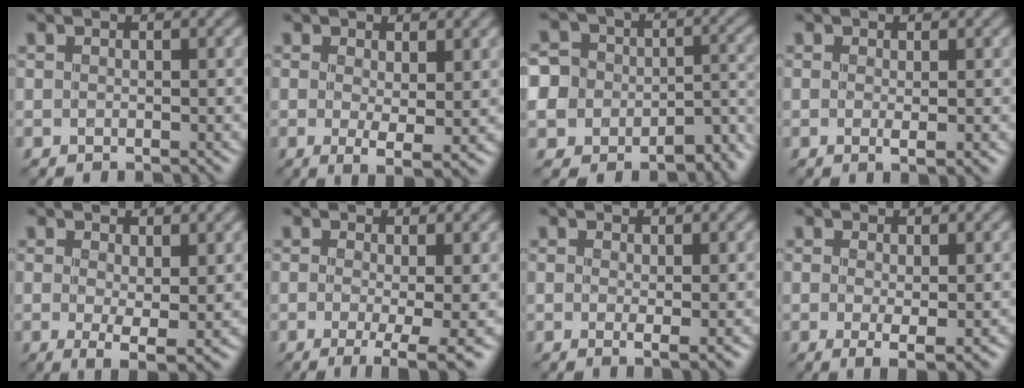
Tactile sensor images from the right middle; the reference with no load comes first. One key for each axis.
{"total": 3.1, "fx": 0.2, "fy": 0.8, "fz": 3.0, "tx": -0.057, "ty": -0.008, "tz": 0.003}
{"total": 15.3, "fx": -9.1, "fy": 11.7, "fz": 4.1, "tx": -0.088, "ty": -0.046, "tz": -0.143}
{"total": 1.8, "fx": 0.1, "fy": 0.5, "fz": 1.8, "tx": -0.027, "ty": -0.001, "tz": -0.001}
{"total": 3.6, "fx": 0.1, "fy": 1.1, "fz": 3.4, "tx": -0.064, "ty": -0.009, "tz": 0.002}
{"total": 5.7, "fx": -1.5, "fy": 1.7, "fz": 5.2, "tx": -0.071, "ty": -0.008, "tz": -0.021}
{"total": 1.7, "fx": 0.2, "fy": 0.3, "fz": 1.6, "tx": -0.030, "ty": -0.003, "tz": 0.001}
{"total": 2.5, "fx": -0.2, "fy": 0.6, "fz": 2.4, "tx": -0.046, "ty": -0.008, "tz": -0.002}